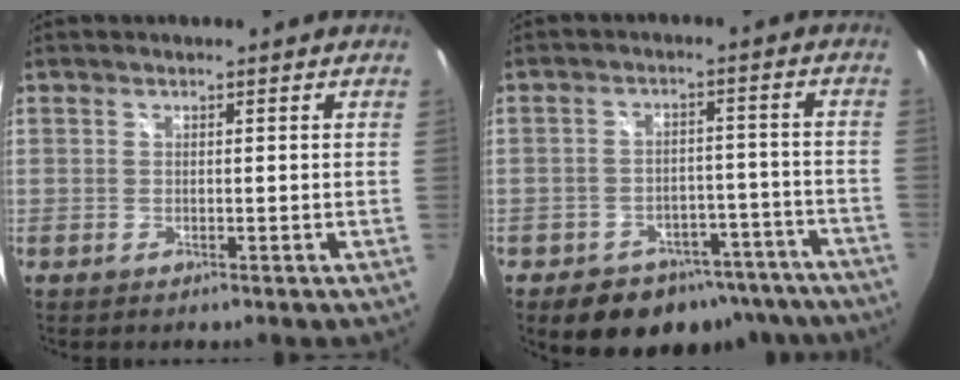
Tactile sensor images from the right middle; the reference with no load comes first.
{"total": 15.3, "force": [-11.0, 9.1, 5.5], "torque": [-0.112, 0.023, -0.121]}